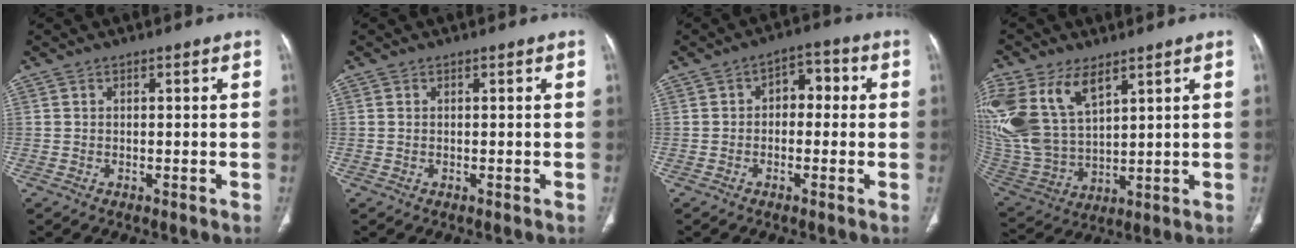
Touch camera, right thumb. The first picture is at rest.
{"total": 0.0}
{"total": 5.2, "force": [0.2, 3.5, 3.9], "torque": [-0.023, 0.021, -0.009]}
{"total": 19.3, "force": [9.2, 10.8, 13.1], "torque": [-0.288, -0.020, 0.195]}